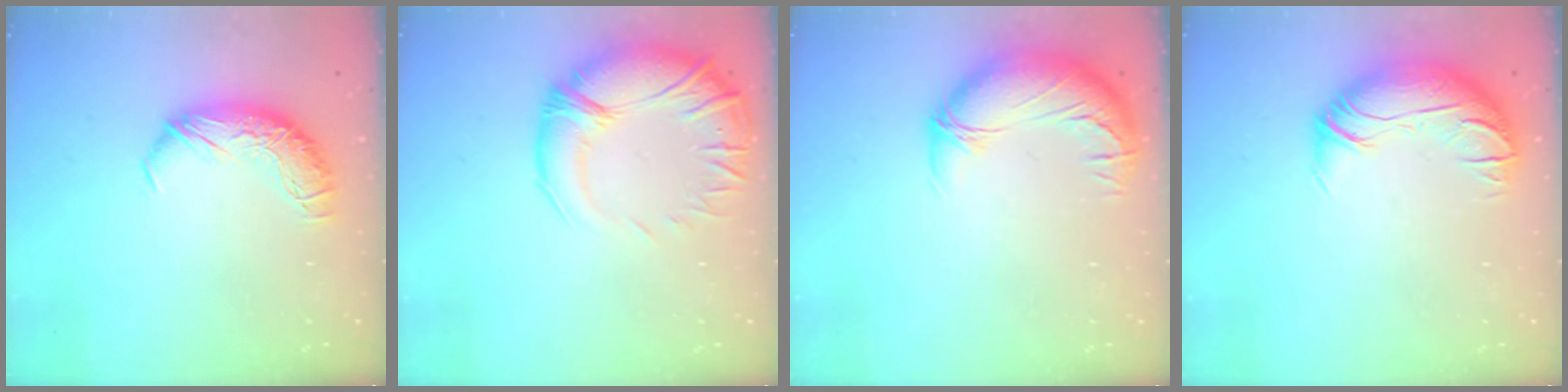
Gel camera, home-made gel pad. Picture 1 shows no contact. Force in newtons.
{"total": 6.5, "press": 4.8, "slide": 4.3}
{"total": 3.0, "press": 0.9, "slide": 2.8}
{"total": 3.0, "press": 1.0, "slide": 2.8}